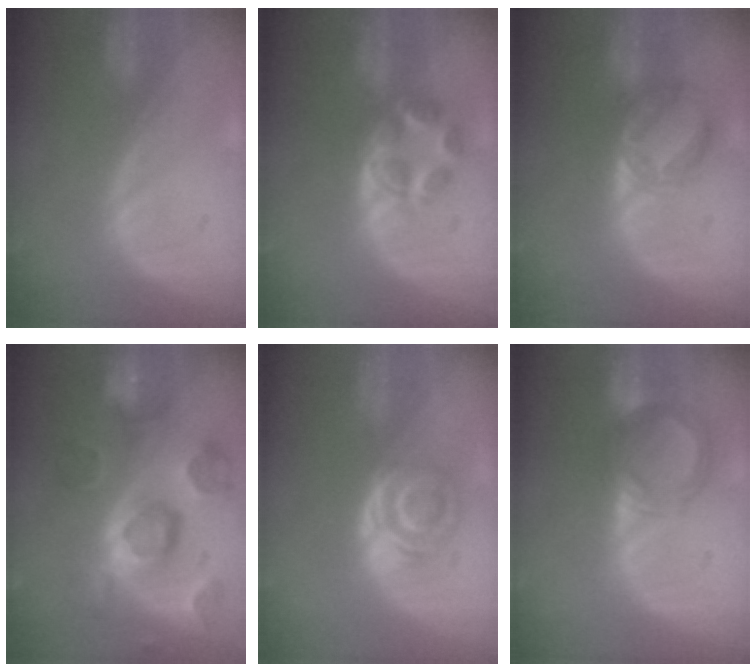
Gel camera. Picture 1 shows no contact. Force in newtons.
{"total": 5.9, "press": 5.4, "slide": 2.2}
{"total": 5.6, "press": 5.6, "slide": 0.8}
{"total": 11.9, "press": 10.3, "slide": 6.0}
{"total": 6.3, "press": 5.2, "slide": 3.5}
{"total": 5.5, "press": 5.5, "slide": 0.7}